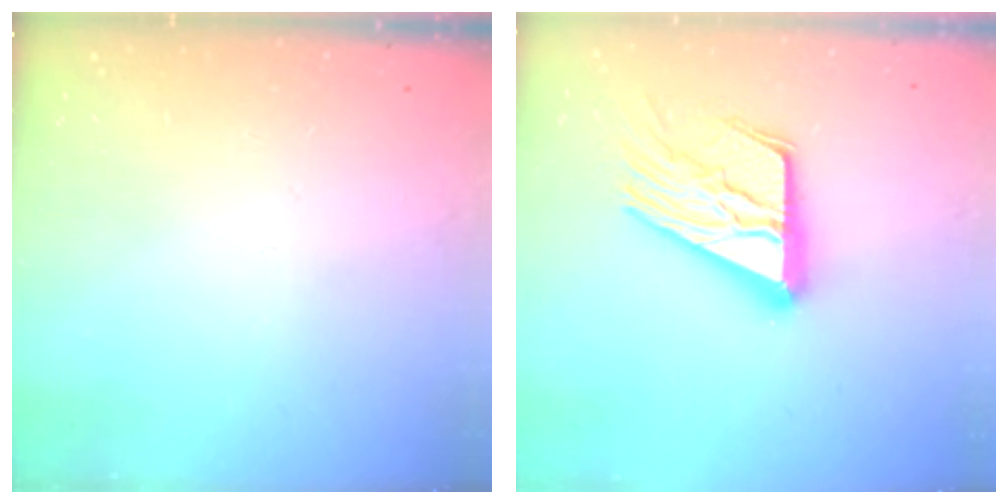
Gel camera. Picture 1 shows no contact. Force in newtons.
{"total": 20.0, "press": 19.9, "slide": 1.8}